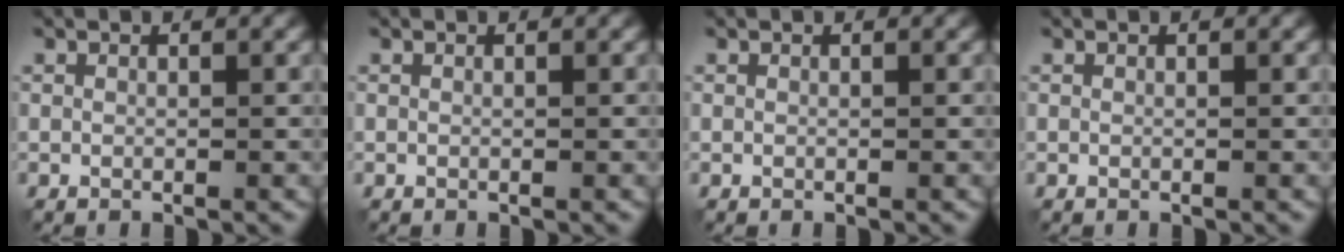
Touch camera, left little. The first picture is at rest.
{"total": 0.0}
{"total": 0.0}
{"total": 0.0}